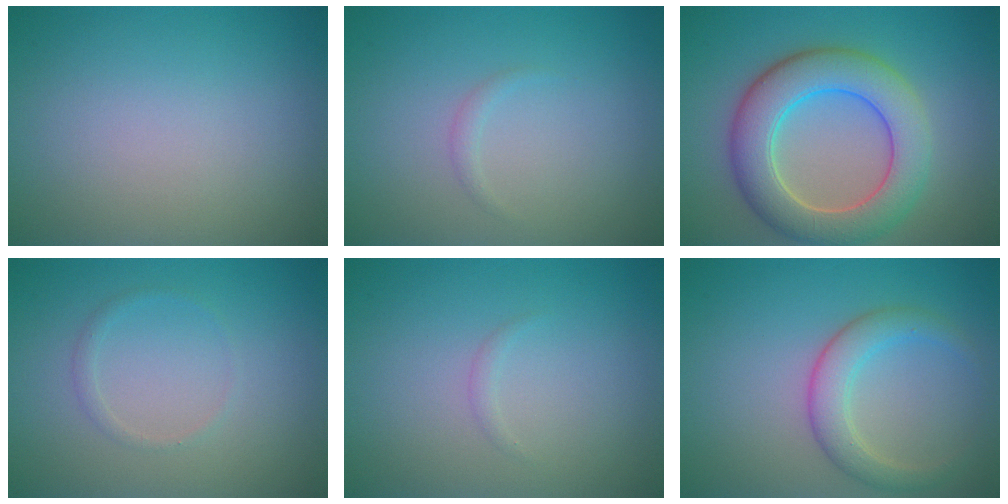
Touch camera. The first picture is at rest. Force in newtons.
{"total": 0.7, "press": 0.7, "slide": 0.0}
{"total": 7.7, "press": 7.7, "slide": 0.4}
{"total": 0.8, "press": 0.8, "slide": 0.0}
{"total": 0.5, "press": 0.5, "slide": 0.0}
{"total": 3.2, "press": 3.2, "slide": 0.1}